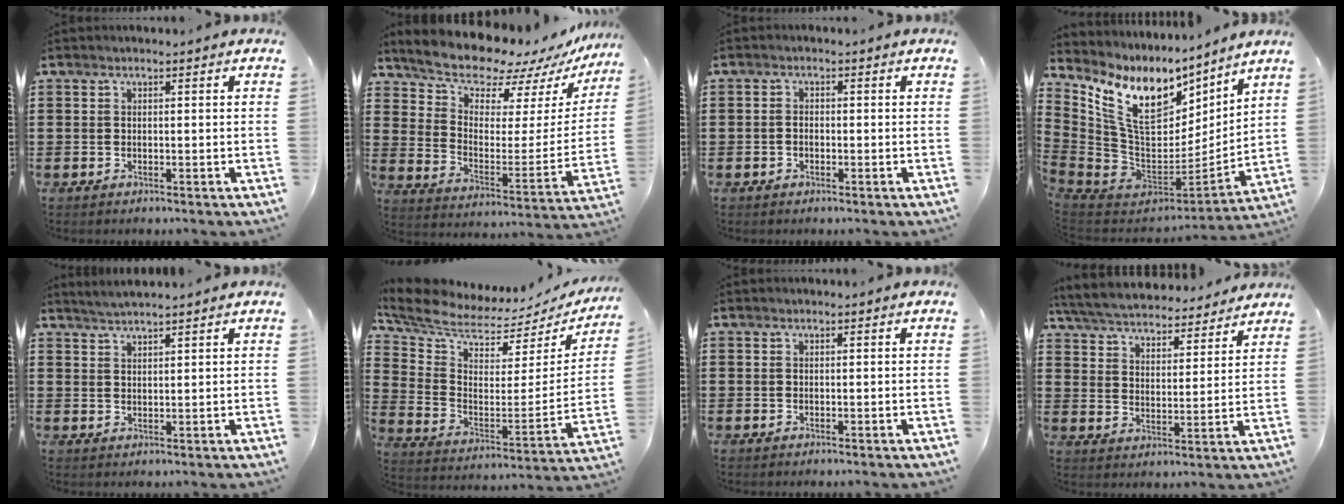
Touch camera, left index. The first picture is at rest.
{"total": 9.7, "force": [9.1, 2.5, 2.2], "torque": [-0.070, -0.077, 0.157]}
{"total": 1.1, "force": [-0.5, 0.8, 0.7], "torque": [-0.016, 0.002, -0.010]}
{"total": 14.0, "force": [7.5, 7.7, 9.0], "torque": [-0.214, -0.042, 0.139]}
{"total": 1.8, "force": [1.8, -0.4, 0.3], "torque": [-0.009, 0.001, 0.035]}
{"total": 5.3, "force": [5.0, 1.3, 1.2], "torque": [-0.058, -0.056, 0.083]}
{"total": 0.0}
{"total": 5.4, "force": [5.3, 0.4, 0.8], "torque": [-0.043, -0.035, 0.089]}